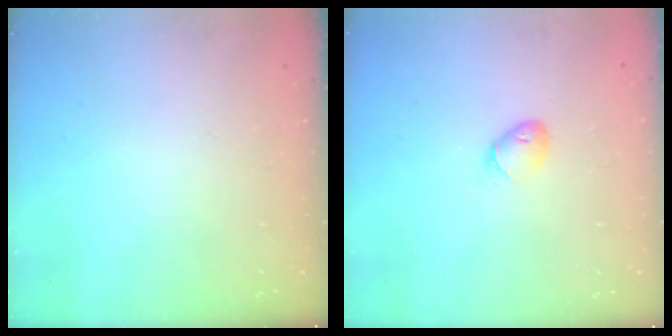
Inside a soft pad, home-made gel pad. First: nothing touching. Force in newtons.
{"total": 4.5, "press": 4.4, "slide": 1.1}